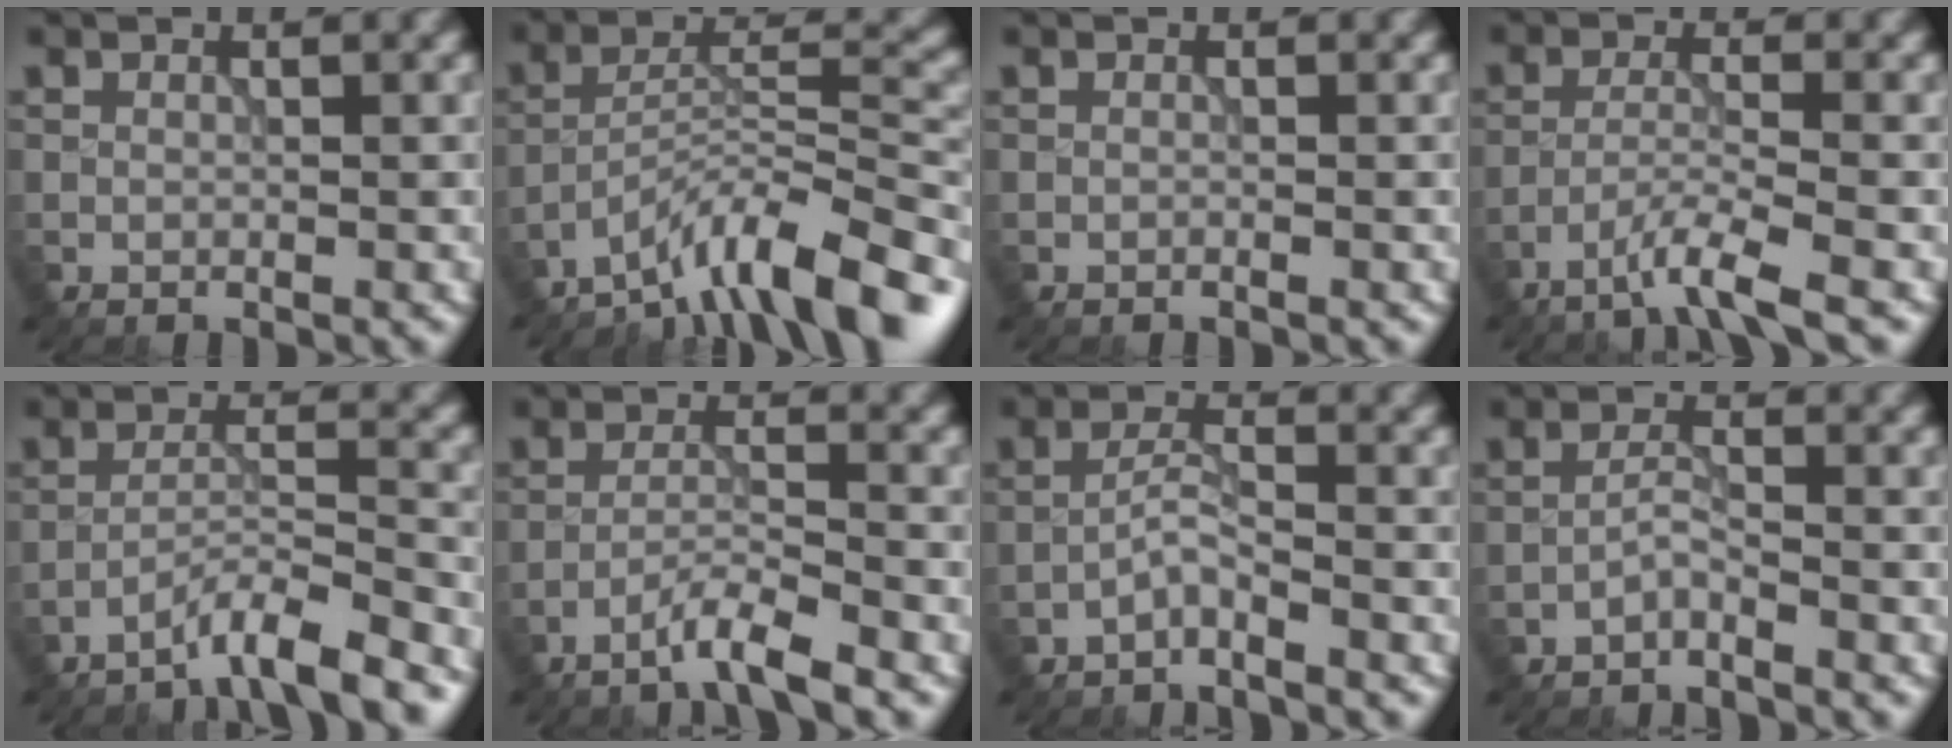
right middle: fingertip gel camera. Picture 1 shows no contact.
{"total": 10.4, "force": [-8.1, 1.9, 6.3], "torque": [-0.087, 0.016, -0.141]}
{"total": 0.0}
{"total": 4.1, "force": [-2.8, 0.1, 3.0], "torque": [-0.052, 0.003, -0.069]}
{"total": 5.5, "force": [-4.4, 0.5, 3.2], "torque": [-0.044, 0.011, -0.086]}
{"total": 3.7, "force": [-2.8, 0.1, 2.4], "torque": [-0.039, 0.006, -0.063]}
{"total": 1.9, "force": [-1.6, 0.1, 1.1], "torque": [-0.023, 0.009, -0.038]}
{"total": 1.4, "force": [-1.3, 0.0, 0.7], "torque": [-0.013, 0.006, -0.030]}